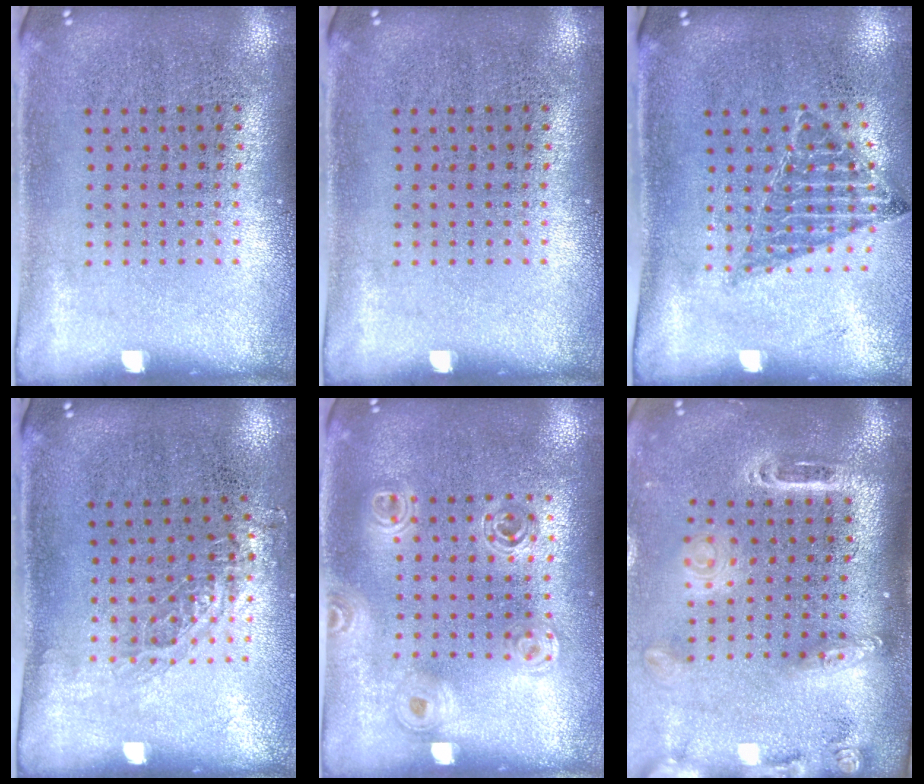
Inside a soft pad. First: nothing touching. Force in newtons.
{"total": 0.0}
{"total": 0.9, "press": 0.8, "slide": 0.2}
{"total": 0.8, "press": 0.8, "slide": 0.2}
{"total": 1.4, "press": 1.3, "slide": 0.6}
{"total": 2.5, "press": 1.9, "slide": 1.7}